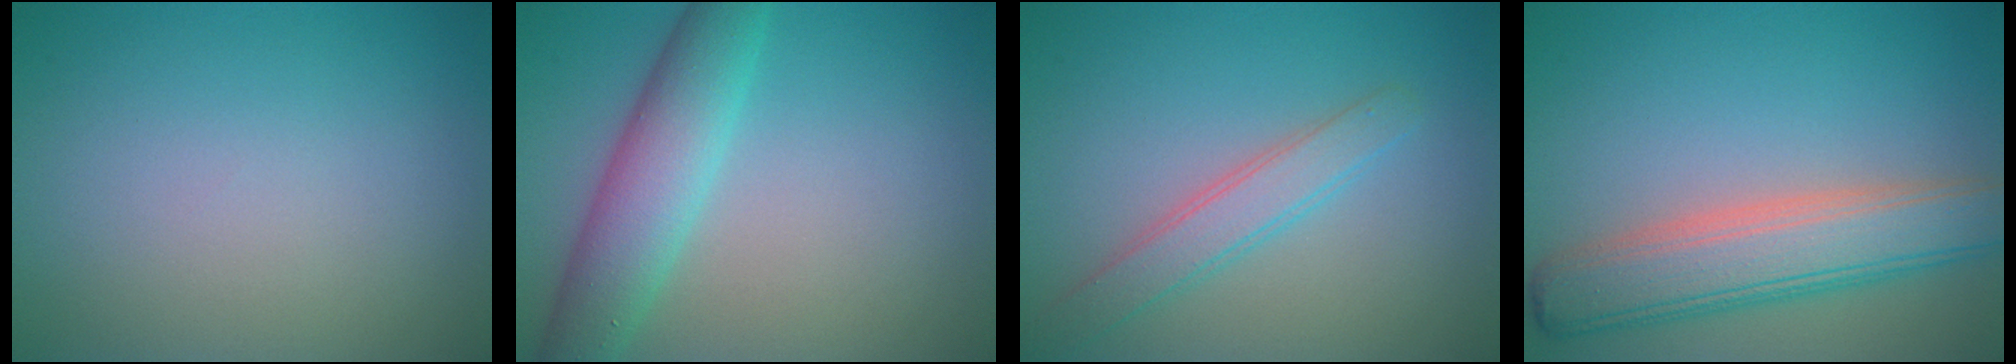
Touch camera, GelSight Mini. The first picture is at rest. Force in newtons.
{"total": 5.3, "press": 5.3, "slide": 0.2}
{"total": 2.8, "press": 2.8, "slide": 0.1}
{"total": 6.8, "press": 6.8, "slide": 0.5}